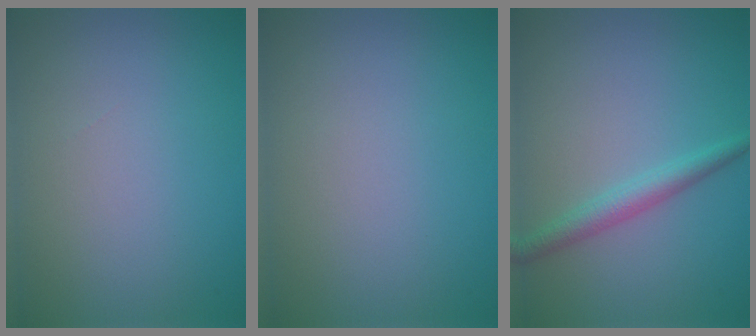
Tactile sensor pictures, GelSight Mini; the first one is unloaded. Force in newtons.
{"total": 0.0}
{"total": 2.3, "press": 2.3, "slide": 0.0}